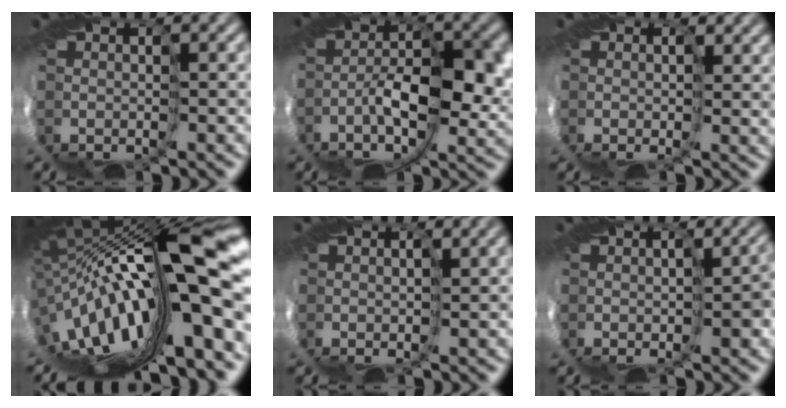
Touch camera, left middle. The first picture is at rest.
{"total": 5.9, "force": [-0.8, 2.4, 5.4], "torque": [-0.125, -0.007, -0.014]}
{"total": 2.7, "force": [1.6, 1.5, 1.6], "torque": [-0.042, 0.002, 0.024]}
{"total": 14.9, "force": [-0.7, 3.3, 14.5], "torque": [-0.241, -0.016, -0.017]}
{"total": 1.8, "force": [-0.1, 0.5, 1.7], "torque": [-0.040, 0.002, 0.001]}
{"total": 4.0, "force": [-1.1, 1.6, 3.5], "torque": [-0.040, 0.002, -0.008]}